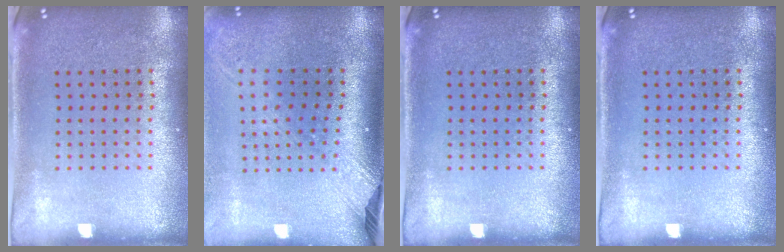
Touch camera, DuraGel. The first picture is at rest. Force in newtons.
{"total": 2.4, "press": 1.7, "slide": 1.6}
{"total": 0.0}
{"total": 0.0}